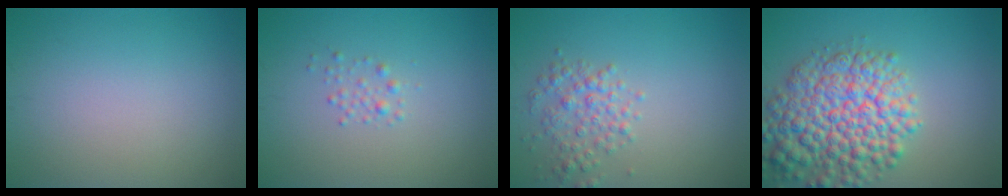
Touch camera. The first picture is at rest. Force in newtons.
{"total": 1.1, "press": 1.1, "slide": 0.1}
{"total": 2.8, "press": 2.8, "slide": 0.1}
{"total": 9.1, "press": 9.1, "slide": 0.4}